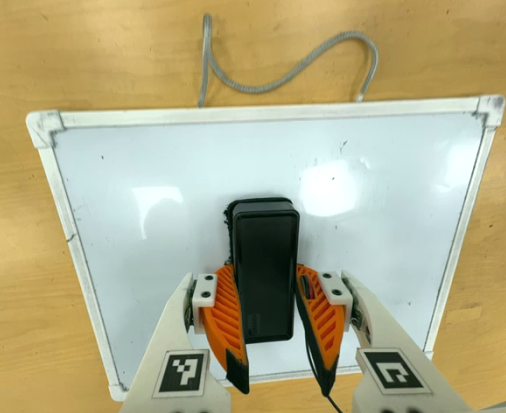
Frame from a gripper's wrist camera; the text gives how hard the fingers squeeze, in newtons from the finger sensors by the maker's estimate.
{"total": 13.7, "left": 13.7, "right": 13.6}